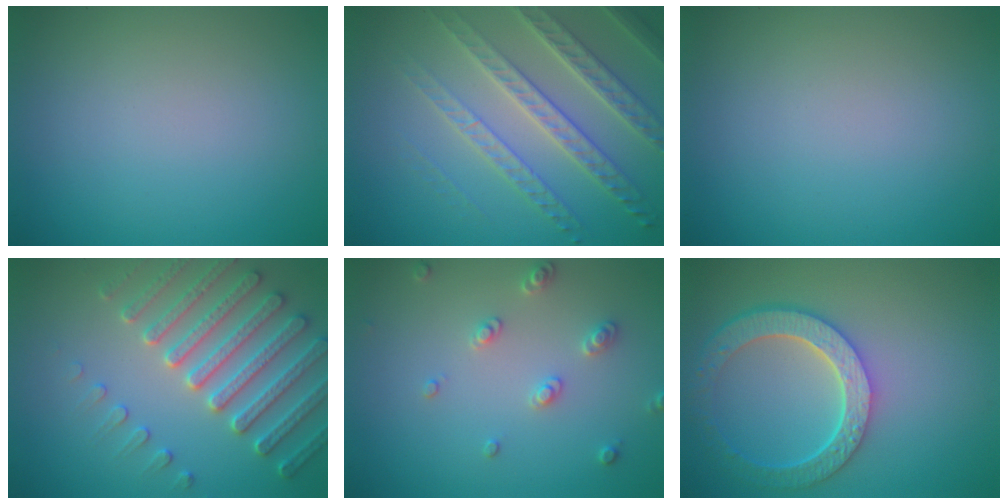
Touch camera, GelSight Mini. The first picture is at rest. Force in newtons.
{"total": 6.5, "press": 4.8, "slide": 4.4}
{"total": 0.0}
{"total": 5.2, "press": 5.0, "slide": 1.4}
{"total": 2.2, "press": 2.1, "slide": 0.6}
{"total": 6.1, "press": 4.8, "slide": 3.8}